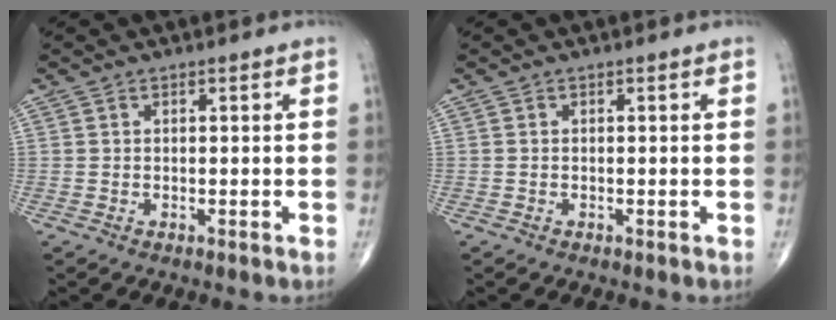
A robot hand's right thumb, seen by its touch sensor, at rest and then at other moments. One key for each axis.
{"total": 0.0}